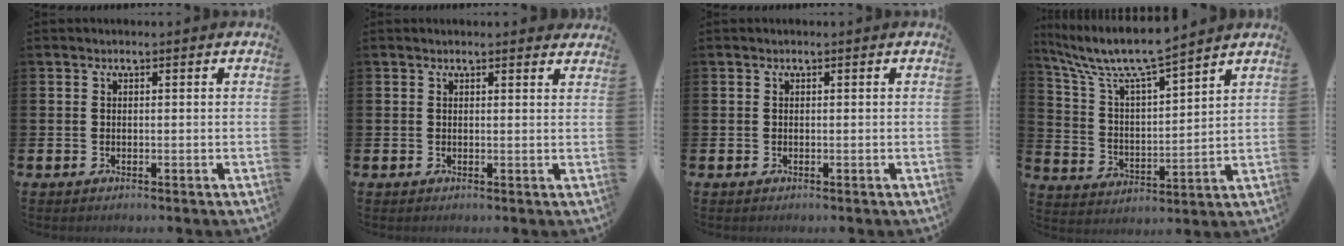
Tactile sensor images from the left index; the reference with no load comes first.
{"total": 1.1, "force": [1.0, 0.1, 0.1], "torque": [-0.002, 0.000, 0.019]}
{"total": 0.0}
{"total": 9.5, "force": [8.5, 1.2, 3.9], "torque": [-0.115, -0.051, 0.145]}